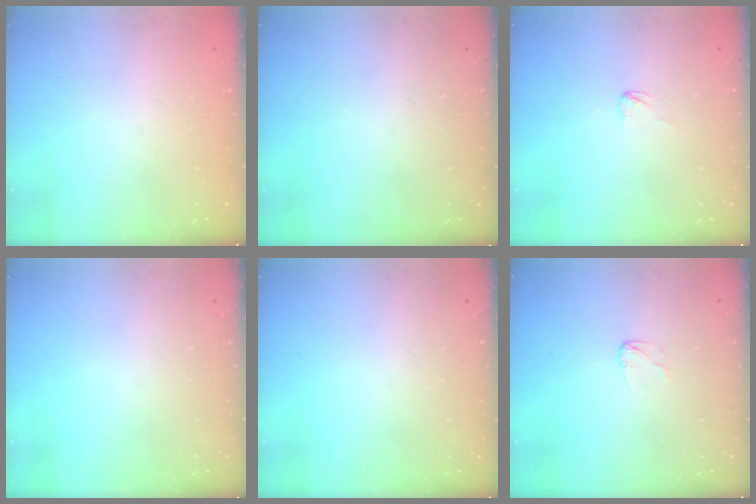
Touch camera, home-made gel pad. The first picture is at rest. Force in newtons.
{"total": 0.0}
{"total": 2.3, "press": 2.3, "slide": 0.2}
{"total": 0.0}
{"total": 0.0}
{"total": 2.7, "press": 2.7, "slide": 0.2}